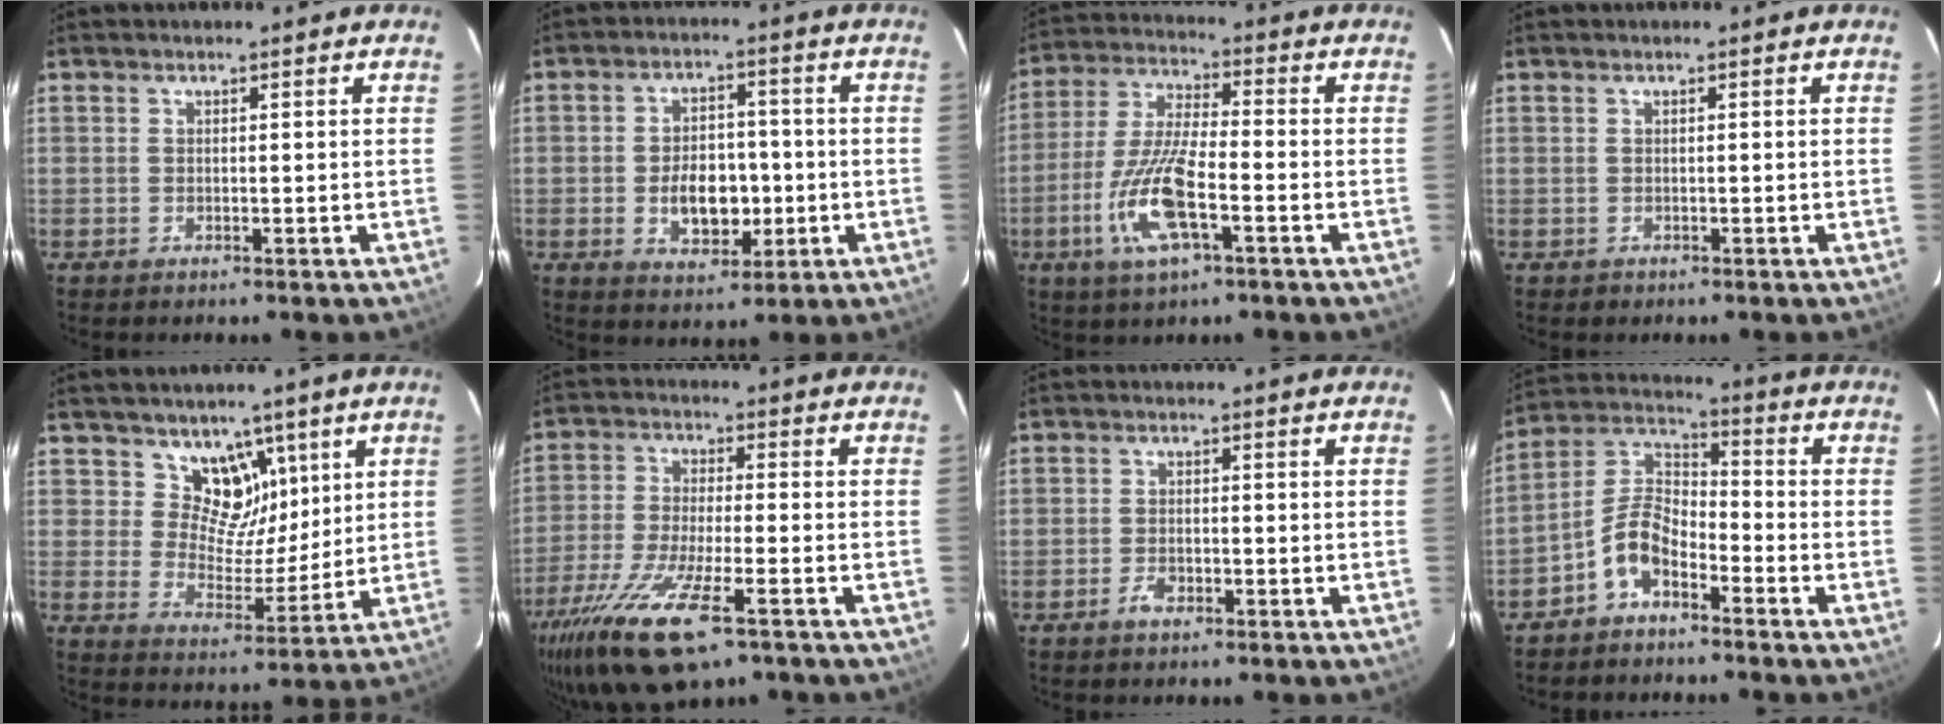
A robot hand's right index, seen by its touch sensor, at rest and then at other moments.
{"total": 8.6, "force": [-1.7, 5.7, 6.2], "torque": [-0.118, 0.010, -0.014]}
{"total": 13.1, "force": [-5.1, 3.7, 11.5], "torque": [-0.248, -0.007, -0.099]}
{"total": 0.7, "force": [-0.3, 0.7, 0.0], "torque": [0.002, 0.002, 0.000]}
{"total": 8.9, "force": [5.4, 6.6, 2.5], "torque": [-0.023, -0.022, 0.094]}
{"total": 16.5, "force": [-9.8, 4.4, 12.5], "torque": [-0.260, -0.052, -0.185]}
{"total": 2.4, "force": [-1.6, 1.1, 1.4], "torque": [-0.032, 0.001, -0.031]}
{"total": 7.7, "force": [-4.8, 3.6, 4.9], "torque": [-0.113, 0.021, -0.098]}